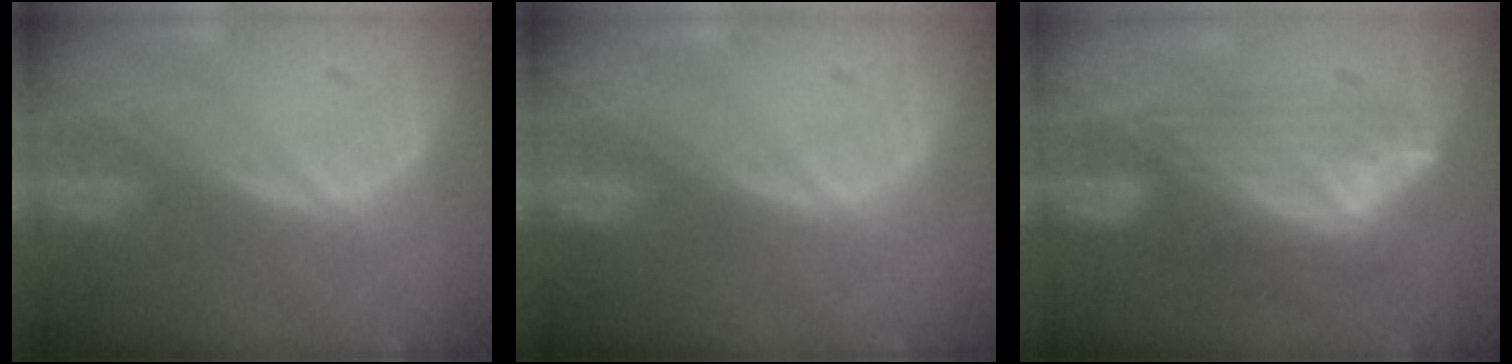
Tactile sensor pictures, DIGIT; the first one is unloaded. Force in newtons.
{"total": 0.0}
{"total": 7.4, "press": 6.6, "slide": 3.4}